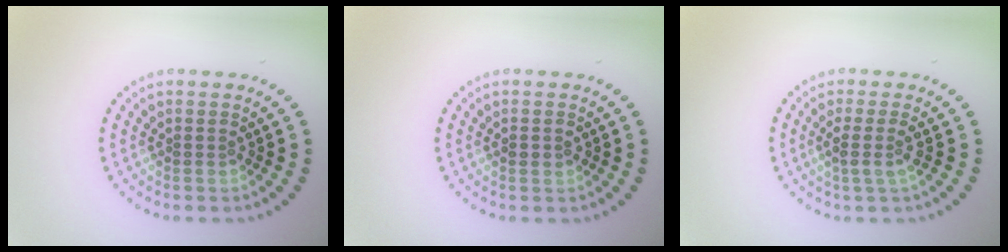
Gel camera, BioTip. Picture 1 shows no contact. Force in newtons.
{"total": 1.3, "press": 1.3, "slide": 0.1}
{"total": 1.9, "press": 1.5, "slide": 1.1}